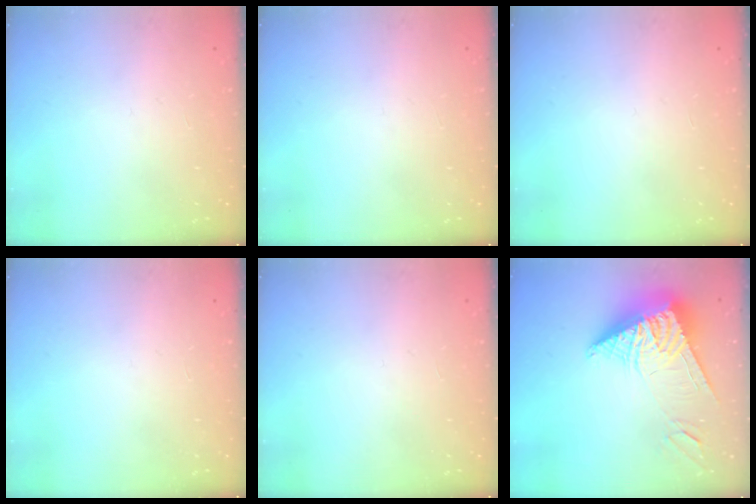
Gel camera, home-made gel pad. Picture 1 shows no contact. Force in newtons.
{"total": 0.0}
{"total": 0.0}
{"total": 0.0}
{"total": 0.0}
{"total": 11.9, "press": 11.7, "slide": 1.9}